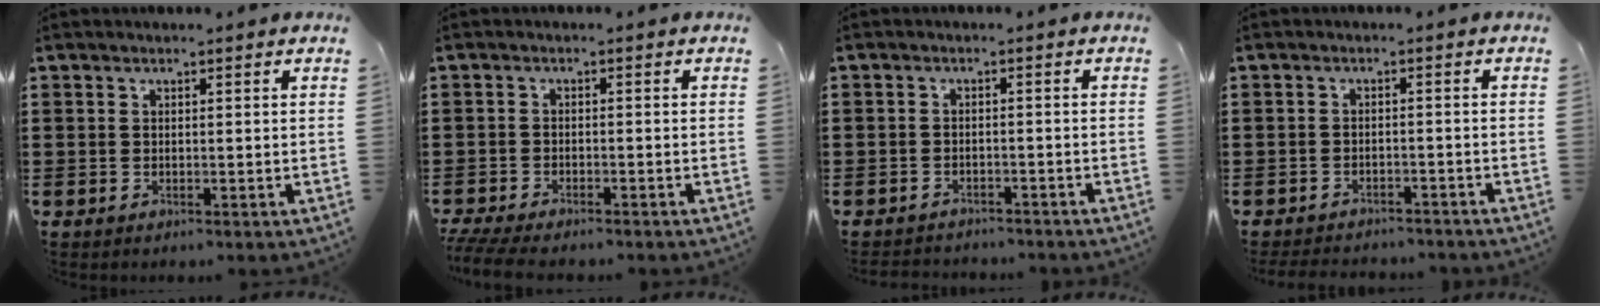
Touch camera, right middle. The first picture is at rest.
{"total": 2.7, "force": [-2.6, 0.1, 0.9], "torque": [-0.038, -0.009, -0.059]}
{"total": 2.0, "force": [-1.9, 0.4, -0.3], "torque": [-0.001, -0.001, -0.045]}
{"total": 2.4, "force": [-2.3, 0.2, 0.0], "torque": [-0.007, -0.003, -0.051]}